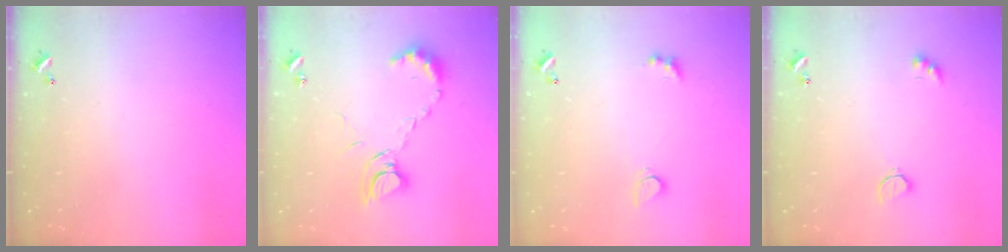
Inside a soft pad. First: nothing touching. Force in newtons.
{"total": 9.8, "press": 9.8, "slide": 1.0}
{"total": 3.0, "press": 2.7, "slide": 1.1}
{"total": 2.6, "press": 2.6, "slide": 0.5}